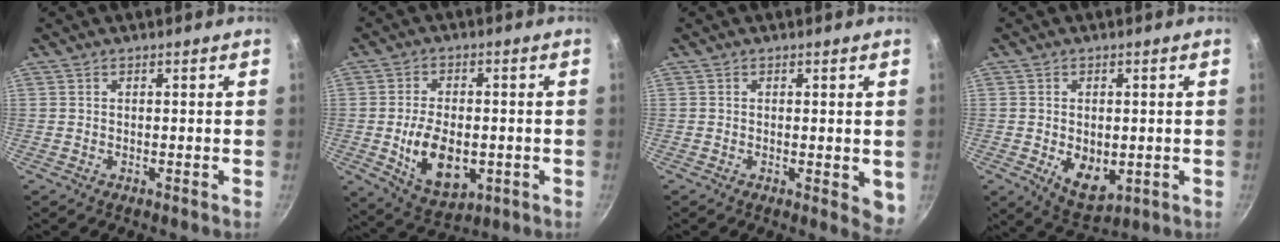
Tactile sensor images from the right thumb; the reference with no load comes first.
{"total": 12.1, "force": [-2.0, 7.3, 9.4], "torque": [-0.147, -0.003, -0.019]}
{"total": 4.1, "force": [-0.2, 1.7, 3.7], "torque": [-0.043, -0.012, -0.003]}
{"total": 7.9, "force": [-1.0, 5.1, 5.9], "torque": [-0.078, -0.017, 0.001]}